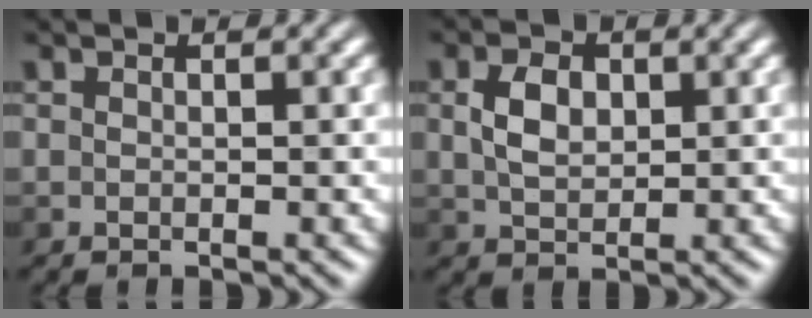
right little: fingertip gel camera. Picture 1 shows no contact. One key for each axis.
{"total": 3.2, "fx": 0.7, "fy": 2.1, "fz": 2.3, "tx": -0.050, "ty": 0.003, "tz": 0.013}